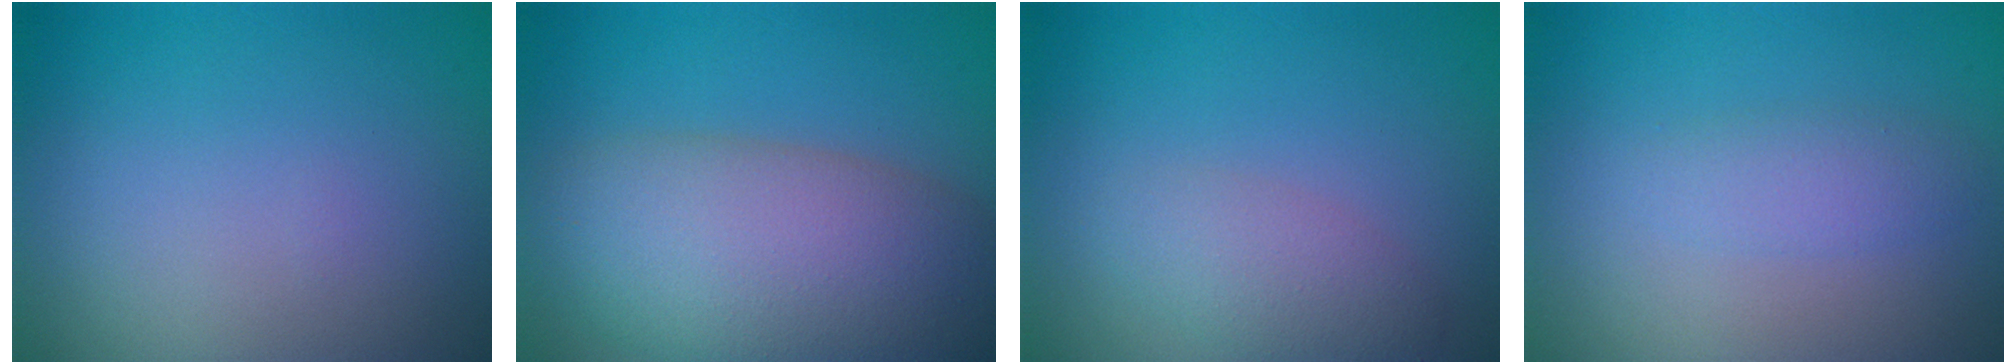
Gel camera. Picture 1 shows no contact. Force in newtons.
{"total": 10.6, "press": 10.6, "slide": 0.7}
{"total": 2.5, "press": 2.5, "slide": 0.1}
{"total": 1.8, "press": 1.8, "slide": 0.1}